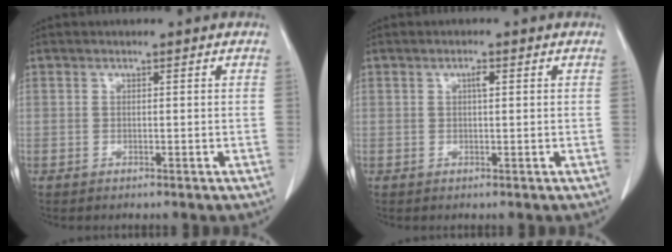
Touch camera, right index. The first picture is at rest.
{"total": 1.8, "force": [0.3, 0.4, 1.7], "torque": [-0.033, 0.004, 0.005]}